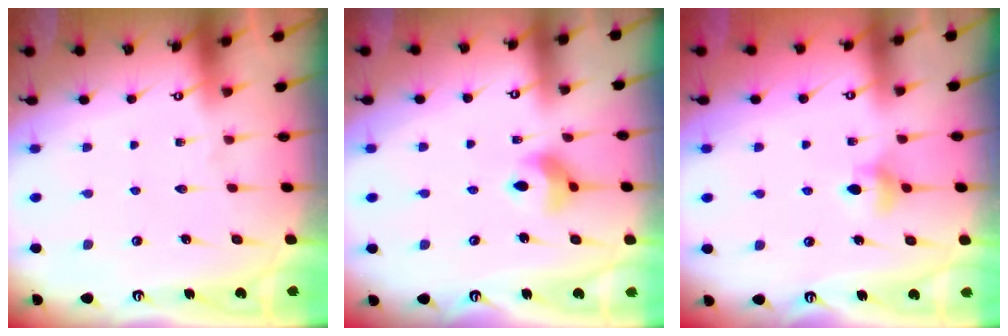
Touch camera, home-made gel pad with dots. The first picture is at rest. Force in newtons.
{"total": 8.7, "press": 8.6, "slide": 1.2}
{"total": 6.1, "press": 6.1, "slide": 0.9}